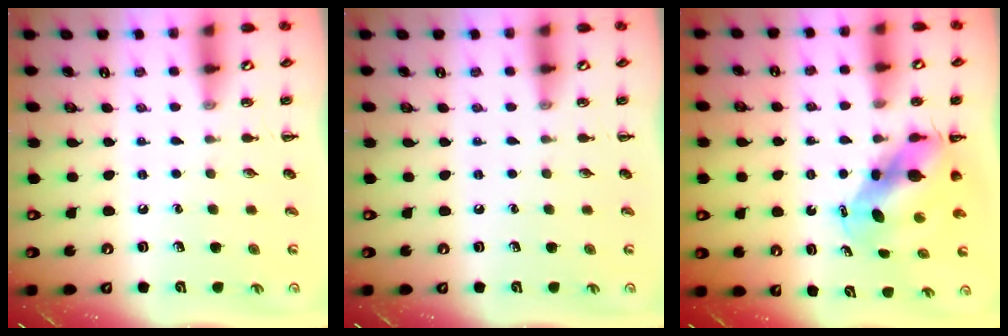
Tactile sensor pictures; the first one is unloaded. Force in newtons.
{"total": 0.0}
{"total": 6.2, "press": 6.1, "slide": 1.1}